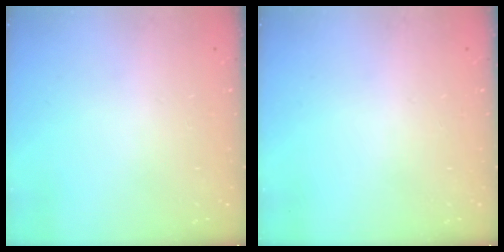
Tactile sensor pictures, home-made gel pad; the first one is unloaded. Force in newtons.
{"total": 0.0}